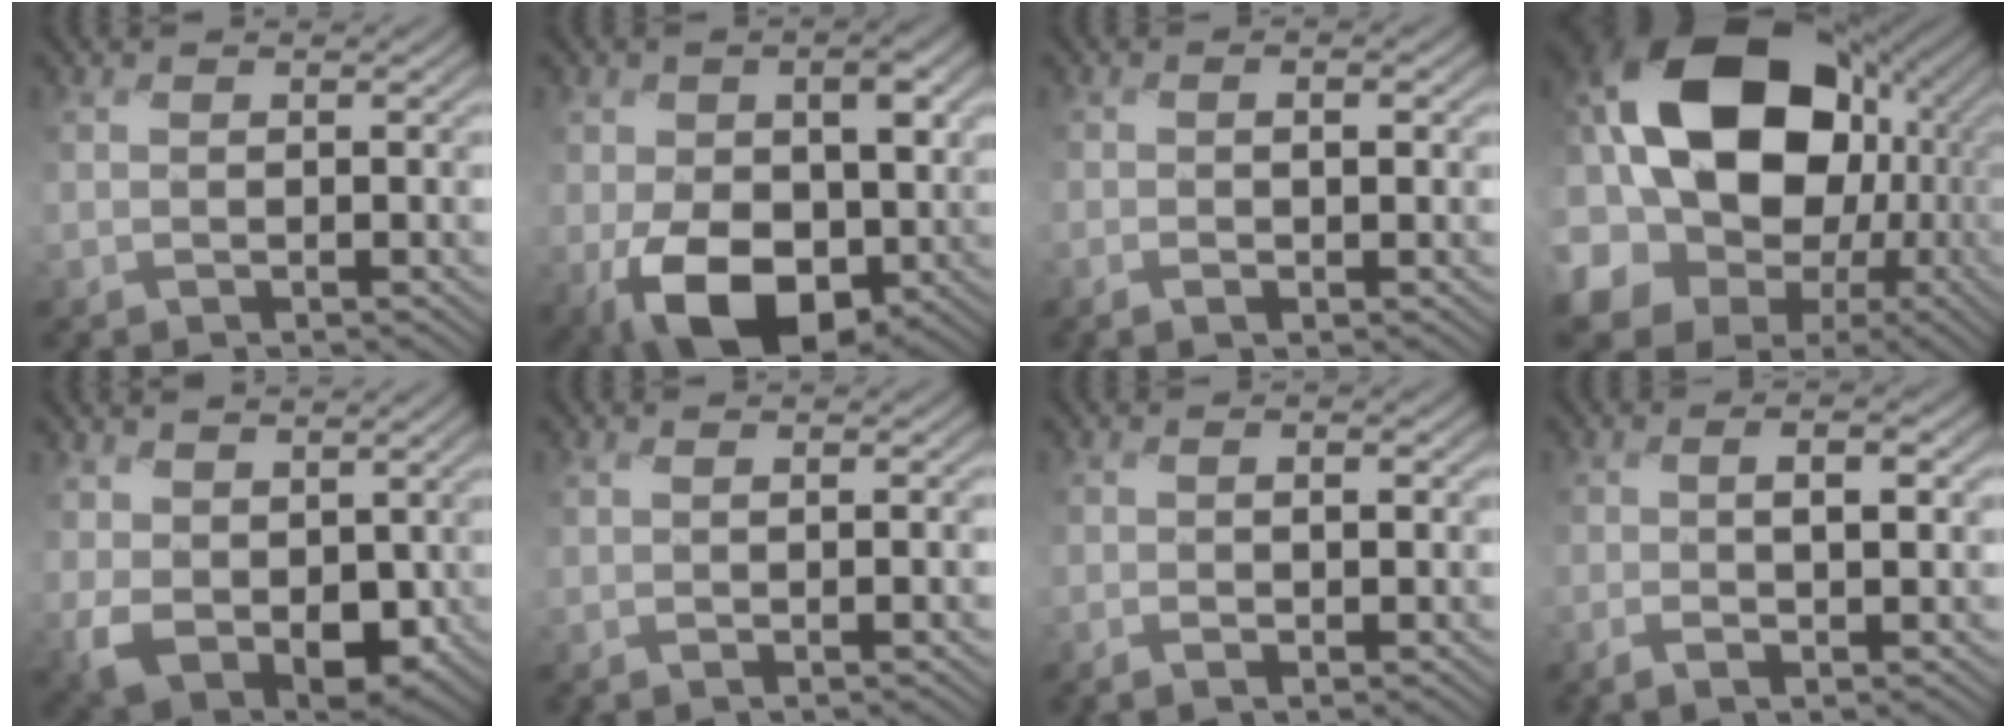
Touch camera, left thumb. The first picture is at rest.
{"total": 14.3, "force": [-2.6, 9.3, 10.6], "torque": [-0.174, -0.034, -0.042]}
{"total": 1.8, "force": [-0.4, 0.5, 1.7], "torque": [-0.020, -0.003, -0.013]}
{"total": 22.0, "force": [3.0, 16.9, 13.7], "torque": [-0.316, -0.012, 0.059]}
{"total": 8.1, "force": [0.3, 5.7, 5.7], "torque": [-0.136, -0.033, 0.015]}
{"total": 1.3, "force": [0.1, 0.1, 1.3], "torque": [-0.011, 0.004, -0.010]}
{"total": 1.5, "force": [-0.3, 0.4, 1.4], "torque": [-0.013, -0.003, -0.011]}
{"total": 3.0, "force": [-0.4, 0.5, 3.0], "torque": [-0.051, 0.004, -0.016]}